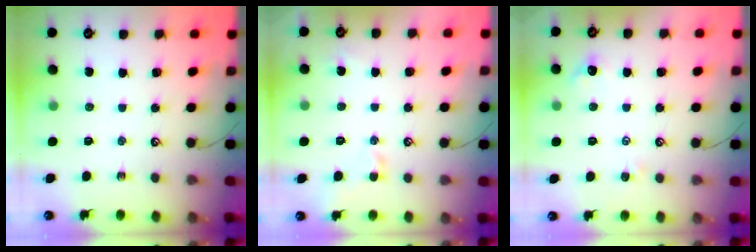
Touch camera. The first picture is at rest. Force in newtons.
{"total": 1.3, "press": 1.2, "slide": 0.4}
{"total": 1.9, "press": 1.8, "slide": 0.5}